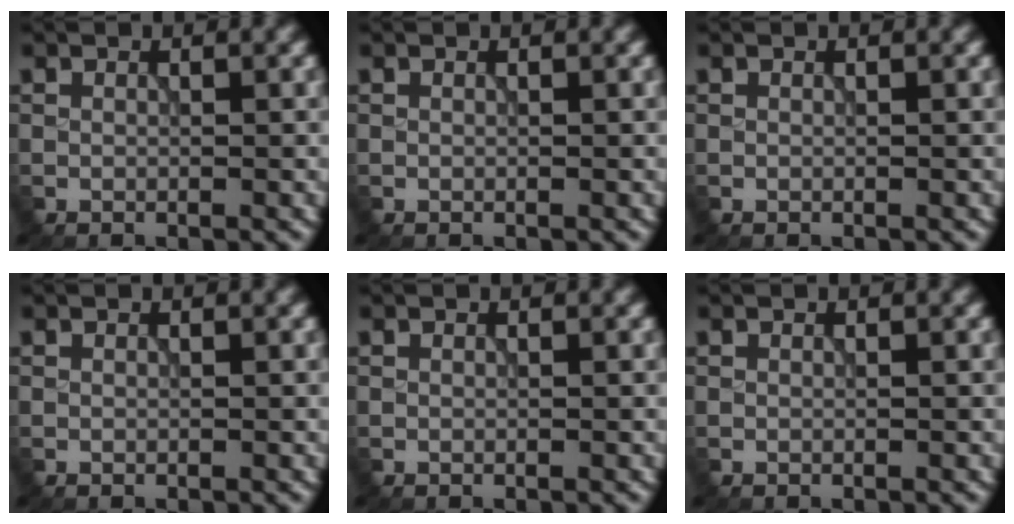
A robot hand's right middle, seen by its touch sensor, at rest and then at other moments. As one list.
[{"total": 0.0}, {"total": 0.0}, {"total": 0.0}, {"total": 0.0}, {"total": 0.0}]